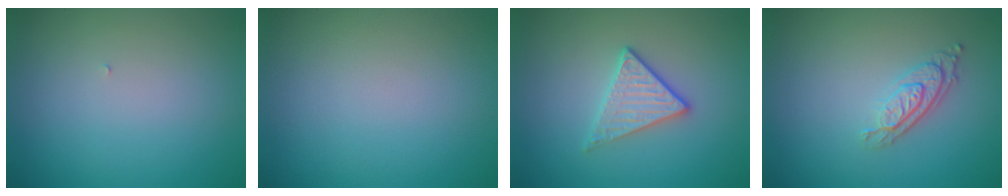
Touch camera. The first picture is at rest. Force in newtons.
{"total": 0.0}
{"total": 2.9, "press": 2.6, "slide": 1.2}
{"total": 3.0, "press": 2.2, "slide": 2.0}